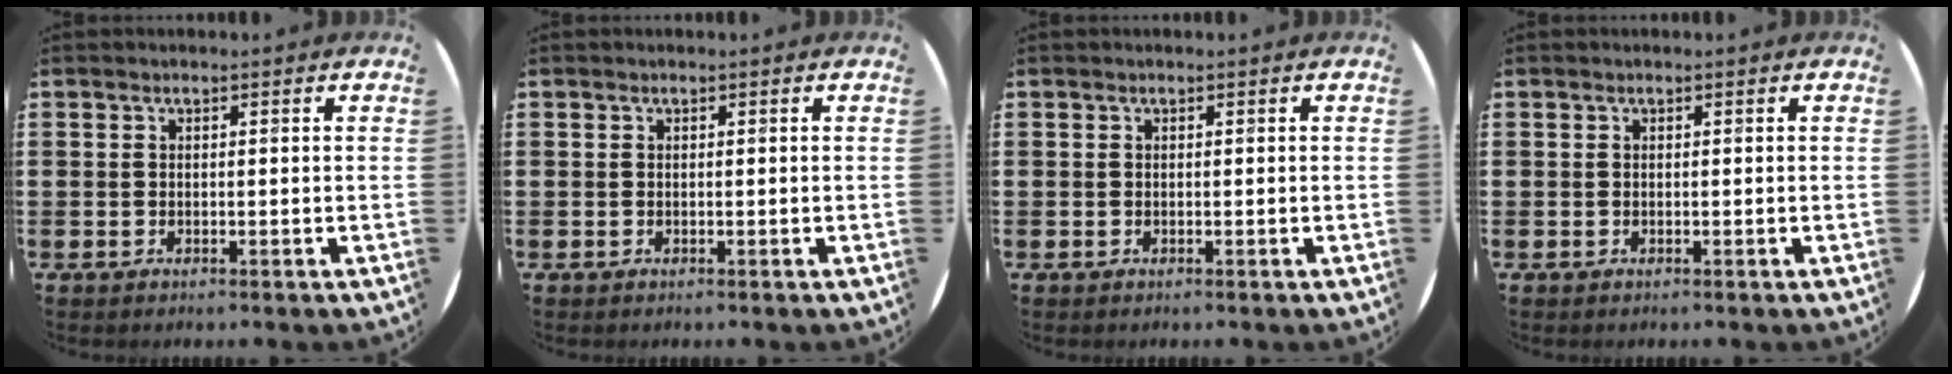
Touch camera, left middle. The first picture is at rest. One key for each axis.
{"total": 0.0}
{"total": 0.0}
{"total": 0.0}